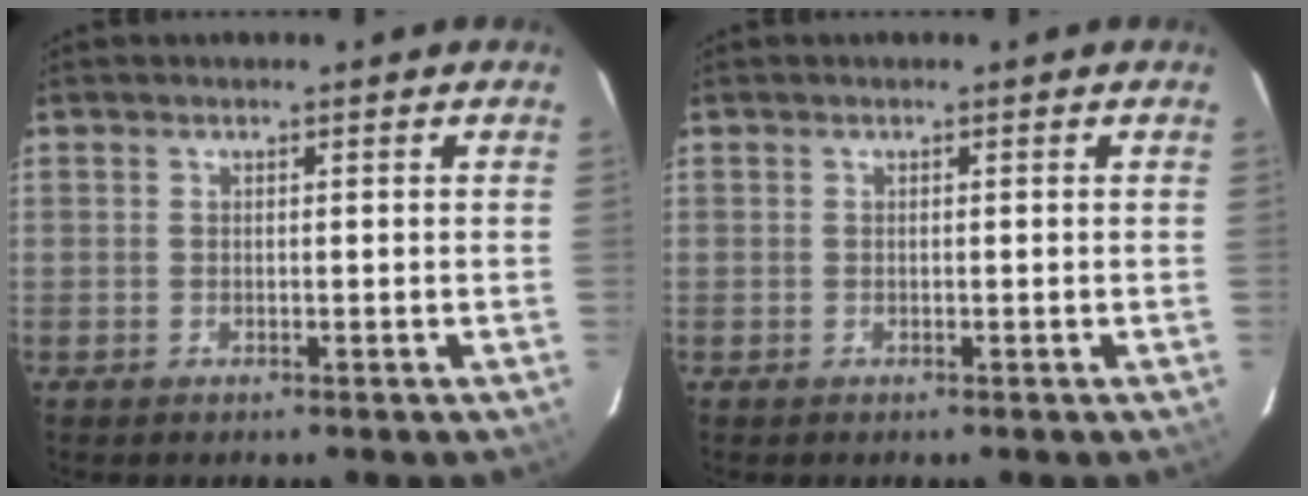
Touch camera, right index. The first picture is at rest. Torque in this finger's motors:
{"motor_torque": [0.00, 0.00, 0.01, 0.01]}